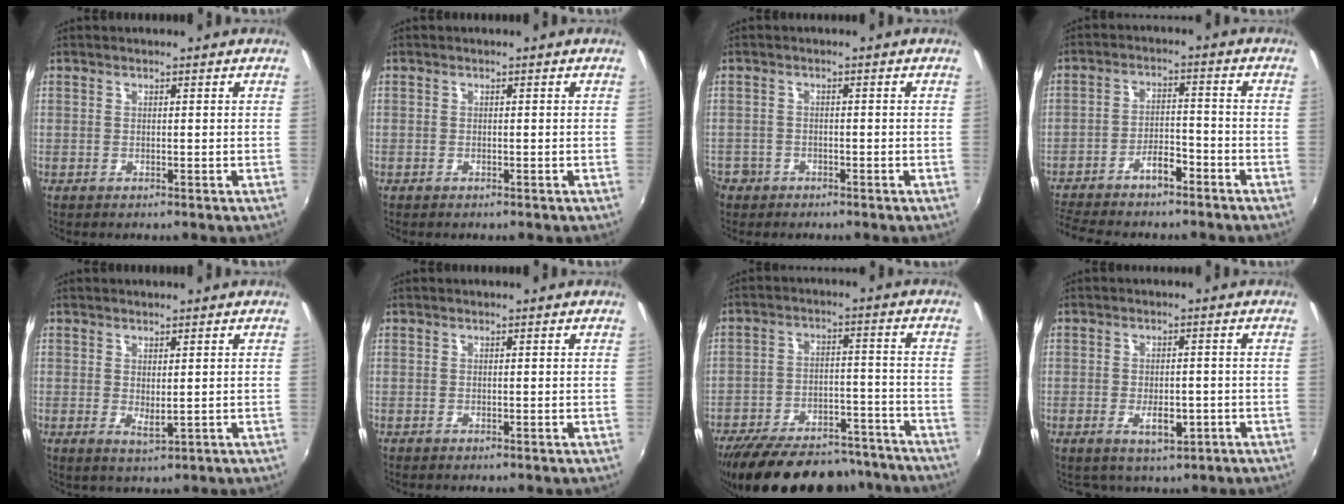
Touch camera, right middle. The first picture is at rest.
{"total": 0.5, "force": [-0.4, 0.3, 0.0], "torque": [-0.003, 0.000, -0.008]}
{"total": 4.2, "force": [-2.6, 3.2, 0.8], "torque": [-0.035, -0.003, -0.048]}
{"total": 9.0, "force": [-7.5, 2.4, 4.4], "torque": [-0.101, 0.009, -0.126]}
{"total": 1.9, "force": [0.3, 0.8, 1.7], "torque": [-0.025, -0.006, 0.007]}
{"total": 0.0}
{"total": 25.0, "force": [-21.1, 8.9, 10.1], "torque": [-0.200, 0.008, -0.284]}
{"total": 4.5, "force": [-1.8, 2.7, 3.1], "torque": [-0.062, -0.005, -0.020]}